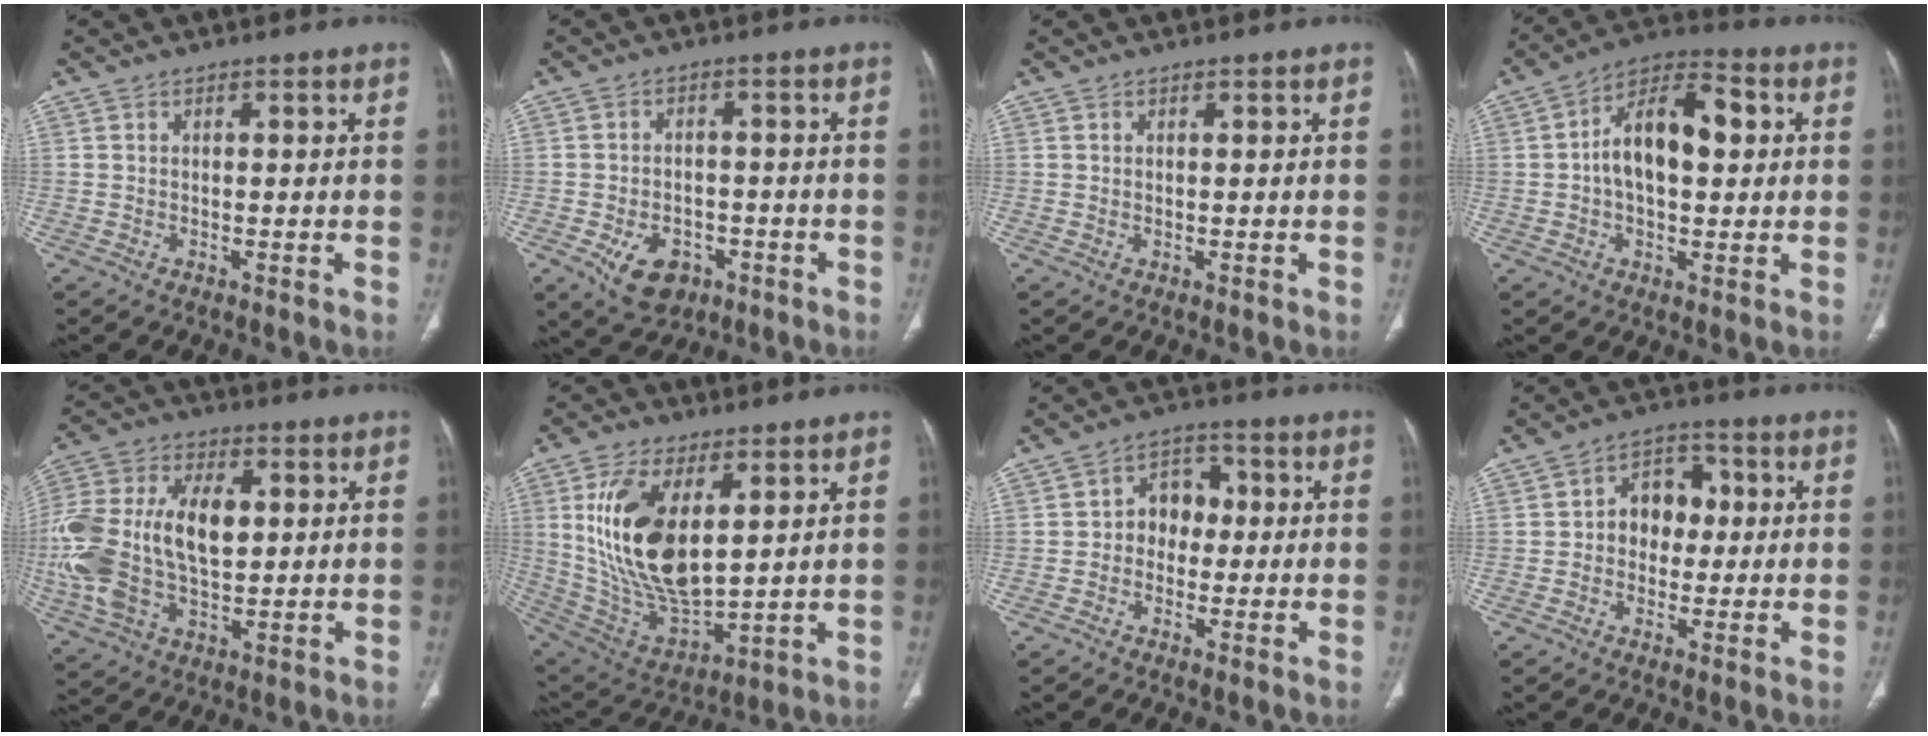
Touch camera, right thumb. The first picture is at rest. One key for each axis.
{"total": 8.6, "fx": -3.9, "fy": 6.0, "fz": 4.9, "tx": -0.066, "ty": 0.018, "tz": -0.051}
{"total": 0.0}
{"total": 14.0, "fx": 1.6, "fy": 7.9, "fz": 11.5, "tx": -0.174, "ty": 0.031, "tz": 0.018}
{"total": 21.7, "fx": 1.2, "fy": 12.8, "fz": 17.5, "tx": -0.387, "ty": 0.005, "tz": 0.023}
{"total": 20.2, "fx": 5.4, "fy": 10.0, "fz": 16.6, "tx": -0.310, "ty": -0.028, "tz": 0.117}
{"total": 6.7, "fx": -0.1, "fy": 5.4, "fz": 3.9, "tx": -0.024, "ty": 0.024, "tz": -0.012}
{"total": 8.2, "fx": 0.4, "fy": 6.4, "fz": 5.1, "tx": -0.037, "ty": 0.022, "tz": -0.001}